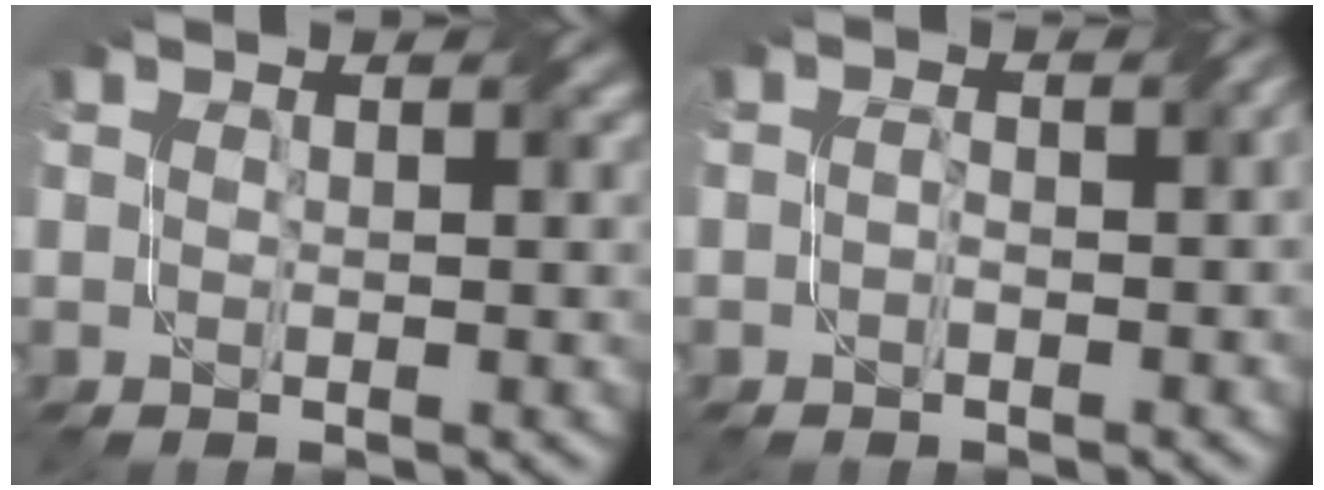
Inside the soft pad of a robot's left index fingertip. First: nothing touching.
{"total": 3.4, "force": [-1.3, 1.7, 2.6], "torque": [-0.026, -0.002, -0.016]}